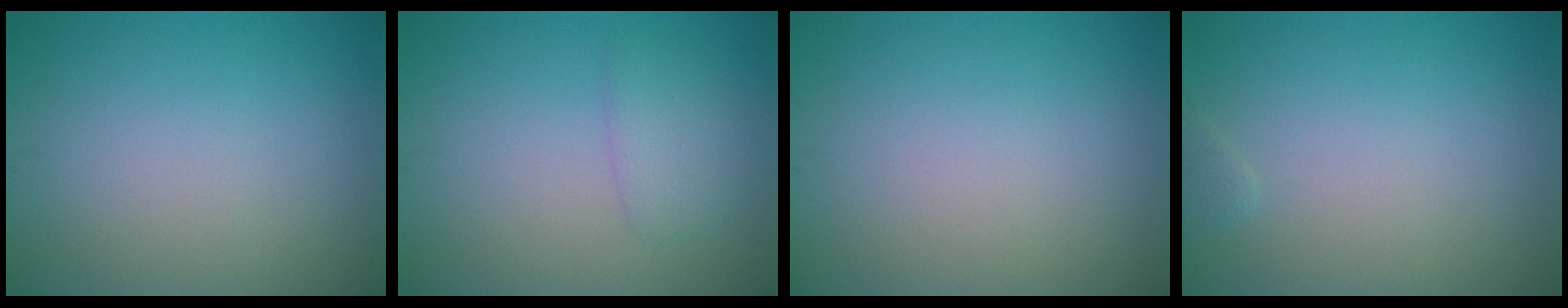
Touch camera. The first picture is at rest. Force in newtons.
{"total": 1.9, "press": 1.9, "slide": 0.1}
{"total": 0.0}
{"total": 0.6, "press": 0.6, "slide": 0.1}